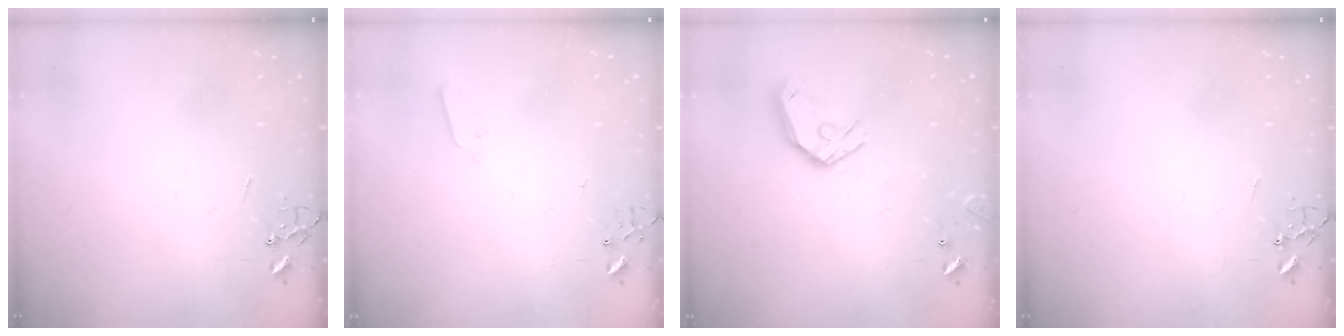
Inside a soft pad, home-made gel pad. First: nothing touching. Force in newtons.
{"total": 2.8, "press": 2.7, "slide": 0.4}
{"total": 13.0, "press": 12.9, "slide": 1.9}
{"total": 0.0}